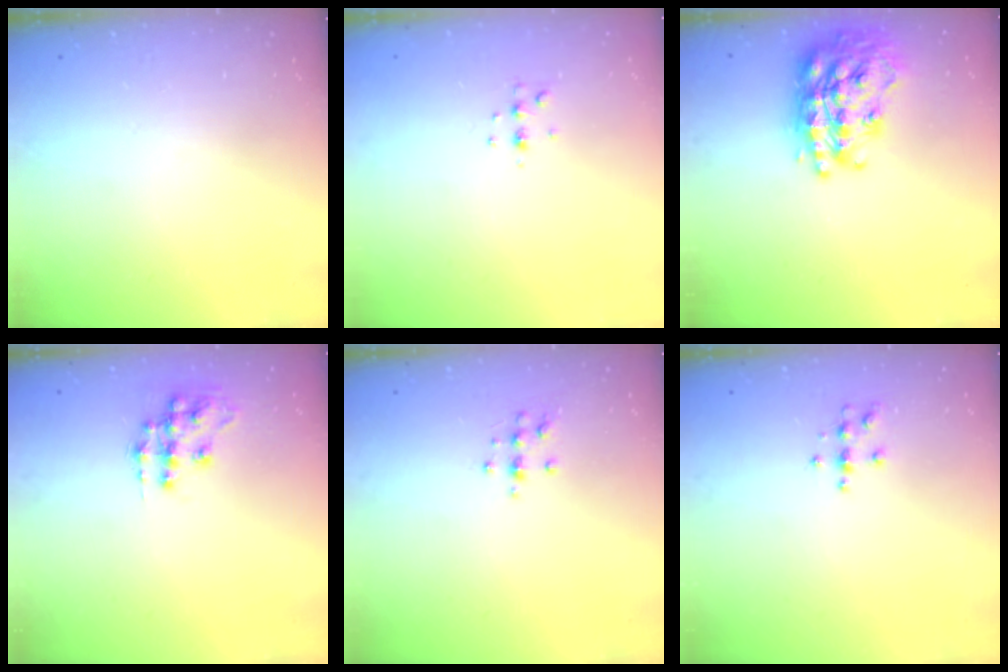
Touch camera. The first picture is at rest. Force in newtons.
{"total": 3.7, "press": 3.6, "slide": 0.7}
{"total": 25.6, "press": 25.5, "slide": 2.2}
{"total": 11.5, "press": 11.5, "slide": 0.7}
{"total": 6.8, "press": 6.8, "slide": 0.6}
{"total": 4.8, "press": 4.8, "slide": 0.6}